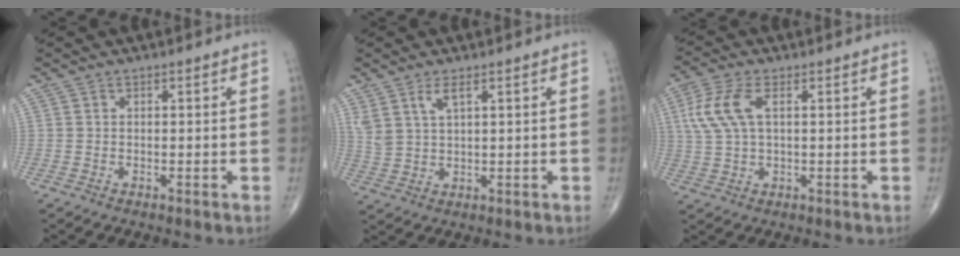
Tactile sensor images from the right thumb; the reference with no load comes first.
{"total": 4.4, "force": [2.6, 1.5, 3.3], "torque": [-0.073, -0.011, 0.060]}
{"total": 8.1, "force": [2.1, 3.9, 6.8], "torque": [-0.169, 0.012, 0.043]}